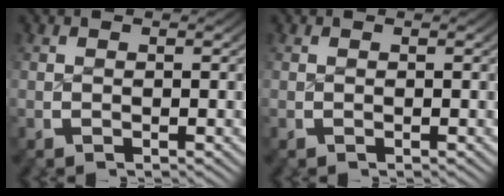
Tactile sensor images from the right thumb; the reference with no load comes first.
{"total": 0.0}